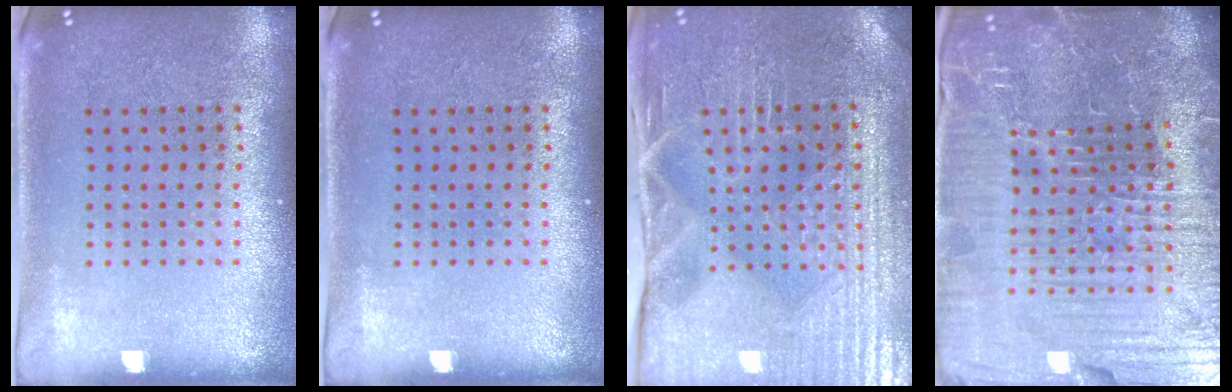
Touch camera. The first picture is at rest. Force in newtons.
{"total": 0.0}
{"total": 4.2, "press": 4.1, "slide": 0.9}
{"total": 7.4, "press": 6.6, "slide": 3.4}